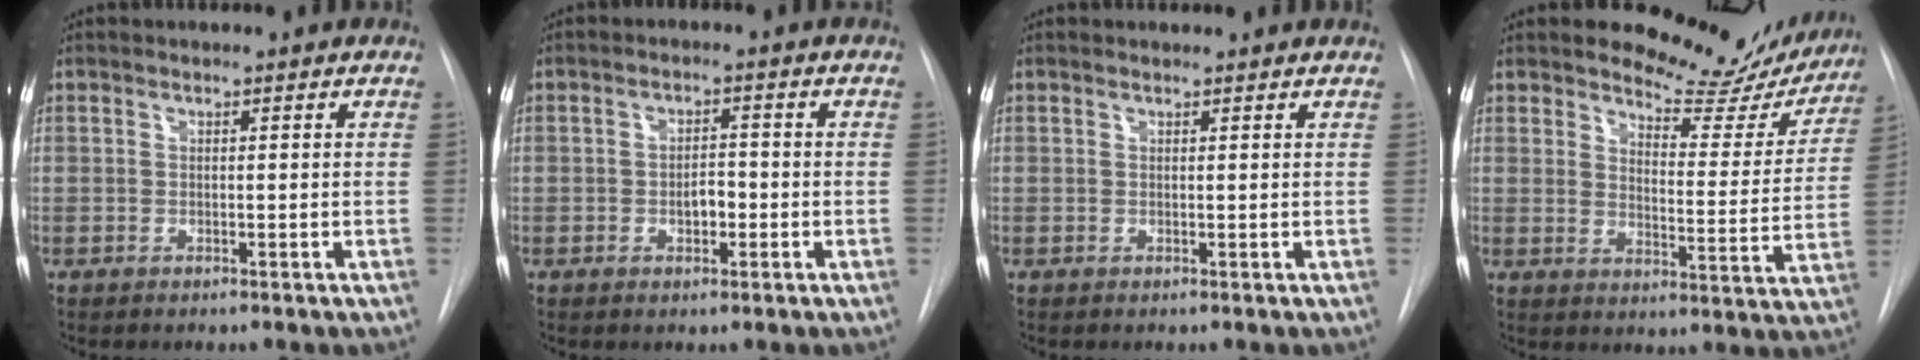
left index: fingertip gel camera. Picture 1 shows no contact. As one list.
[{"total": 2.9, "force": [-1.1, 1.5, 2.2], "torque": [-0.030, 0.003, -0.013]}, {"total": 1.2, "force": [1.2, 0.1, 0.0], "torque": [-0.008, 0.009, 0.015]}, {"total": 13.6, "force": [12.7, 4.2, 2.7], "torque": [-0.017, -0.047, 0.143]}]